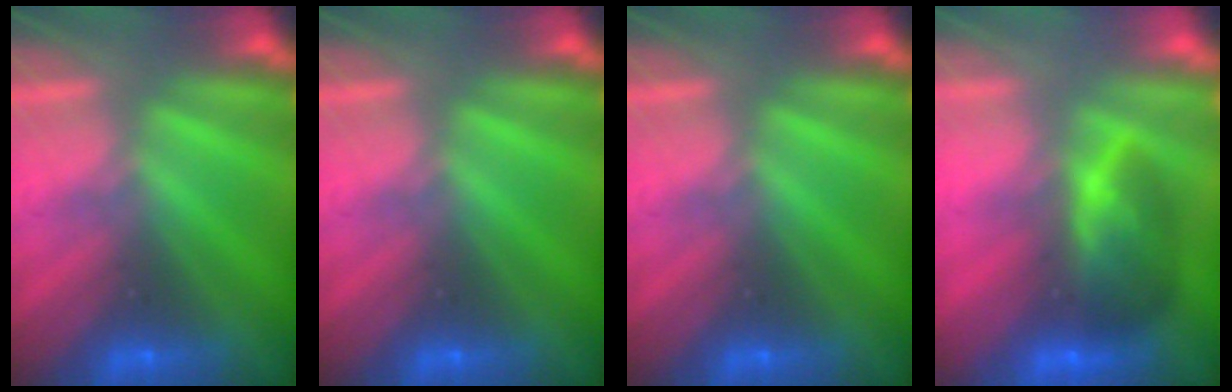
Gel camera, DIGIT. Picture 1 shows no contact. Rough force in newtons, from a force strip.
{"total": 0.0}
{"total": 0.0}
{"total": 8.2}